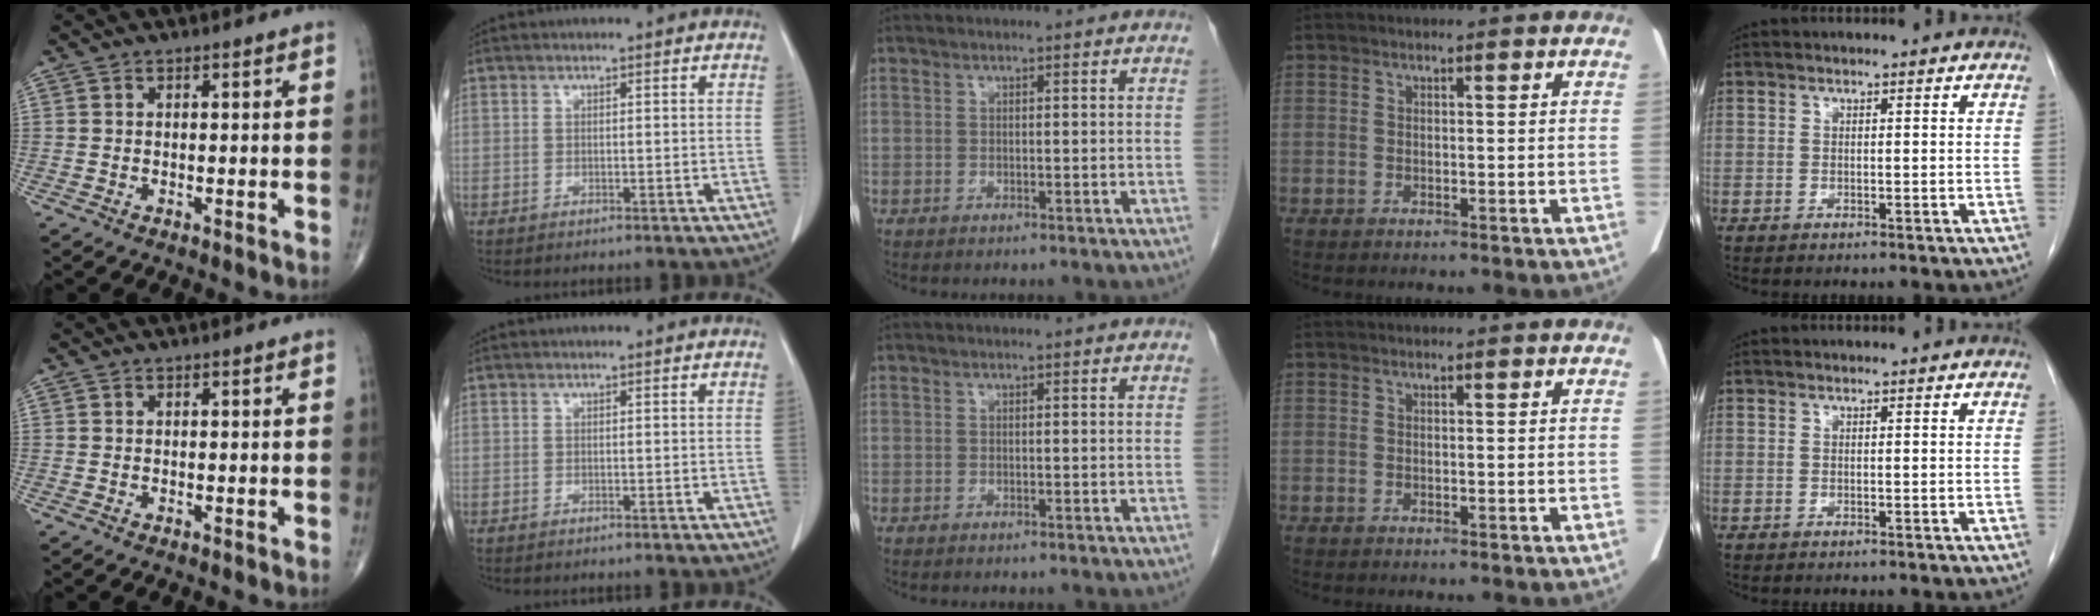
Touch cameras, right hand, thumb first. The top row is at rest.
{}